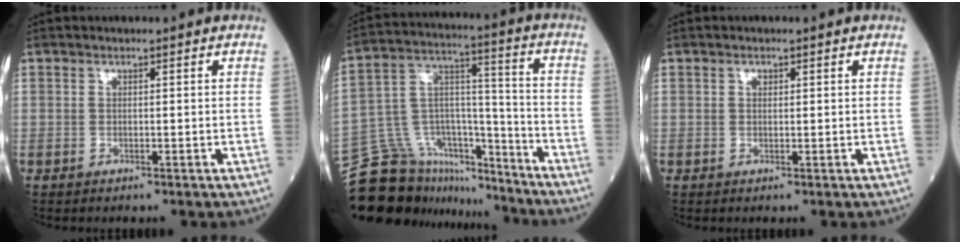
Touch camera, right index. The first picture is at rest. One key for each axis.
{"total": 18.5, "fx": -16.7, "fy": 6.8, "fz": 4.2, "tx": -0.081, "ty": 0.067, "tz": -0.271}
{"total": 0.7, "fx": 0.3, "fy": 0.5, "fz": 0.4, "tx": -0.007, "ty": 0.000, "tz": 0.004}